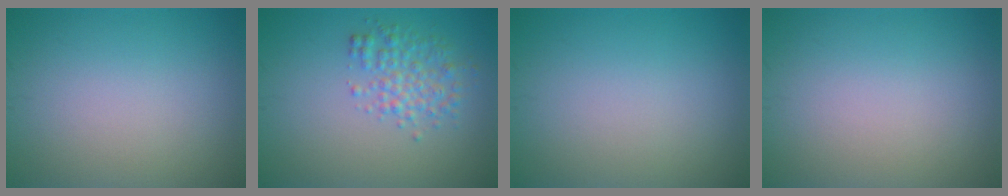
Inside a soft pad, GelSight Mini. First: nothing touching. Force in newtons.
{"total": 3.0, "press": 3.0, "slide": 0.1}
{"total": 0.0}
{"total": 0.0}